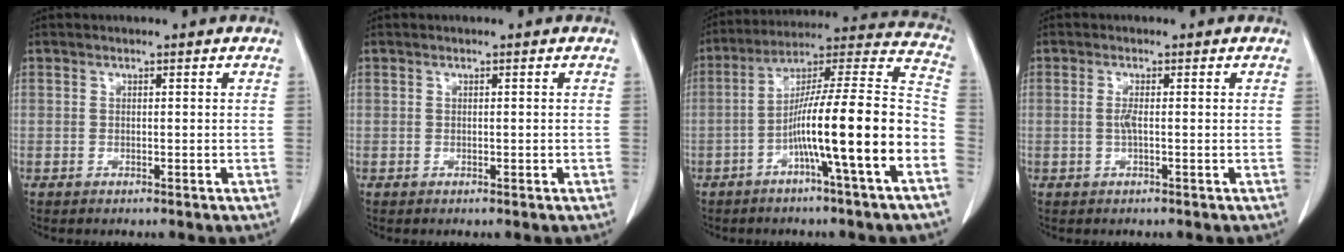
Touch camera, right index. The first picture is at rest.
{"total": 0.0}
{"total": 18.7, "force": [-6.1, -0.6, 17.7], "torque": [-0.259, 0.018, -0.106]}
{"total": 1.5, "force": [-0.1, 0.1, 1.5], "torque": [-0.035, 0.000, -0.003]}